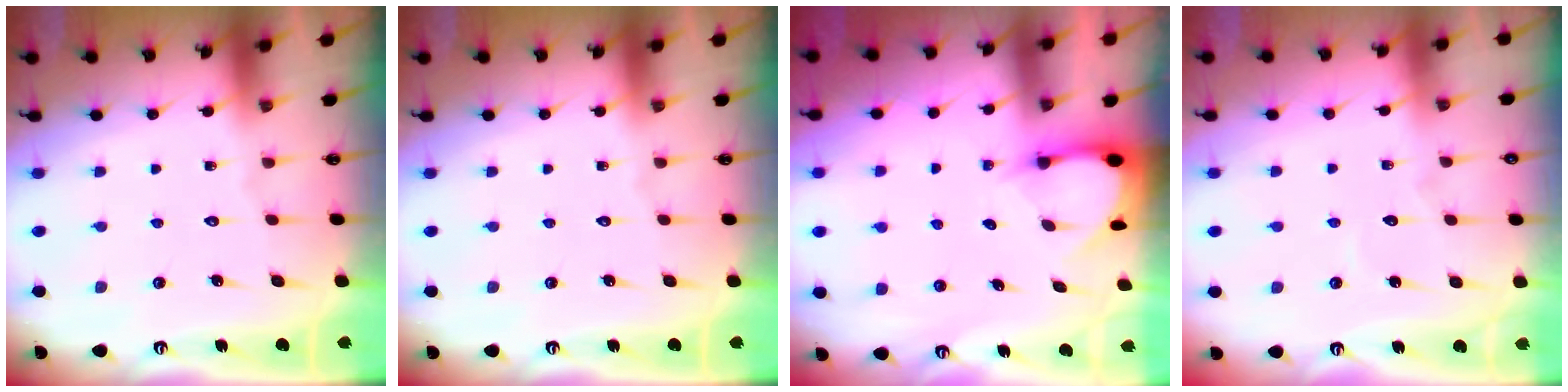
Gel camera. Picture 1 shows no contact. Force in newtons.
{"total": 0.0}
{"total": 2.6, "press": 2.5, "slide": 0.4}
{"total": 3.2, "press": 3.2, "slide": 0.2}